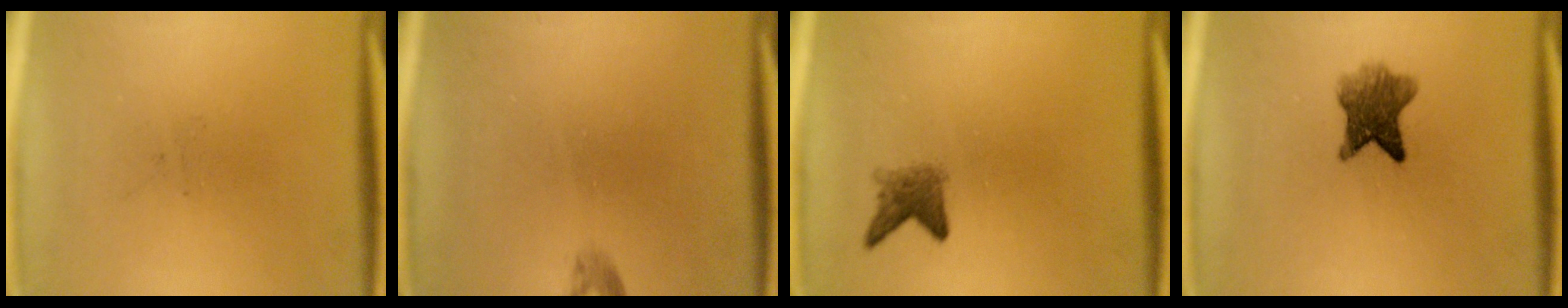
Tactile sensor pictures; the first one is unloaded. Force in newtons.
{"total": 0.9}
{"total": 2.6}
{"total": 5.9}